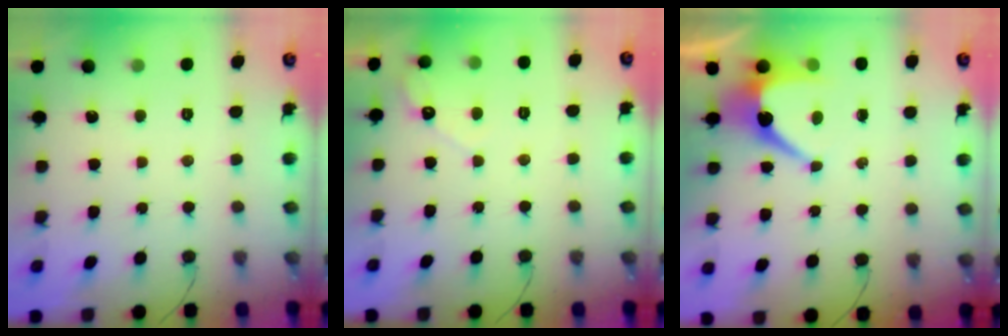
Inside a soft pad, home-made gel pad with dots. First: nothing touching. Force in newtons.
{"total": 3.5, "press": 3.5, "slide": 0.2}
{"total": 6.9, "press": 6.9, "slide": 0.2}